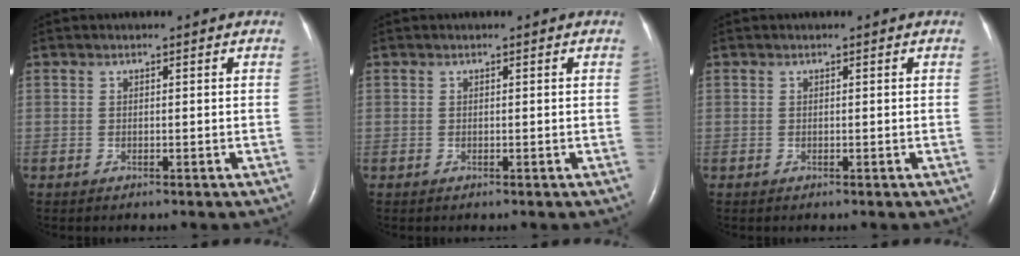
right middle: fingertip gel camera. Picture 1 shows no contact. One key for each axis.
{"total": 0.0}
{"total": 0.0}